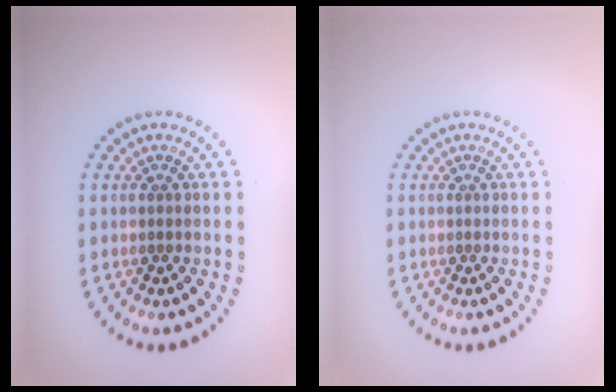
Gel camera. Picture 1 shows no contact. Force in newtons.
{"total": 0.0}